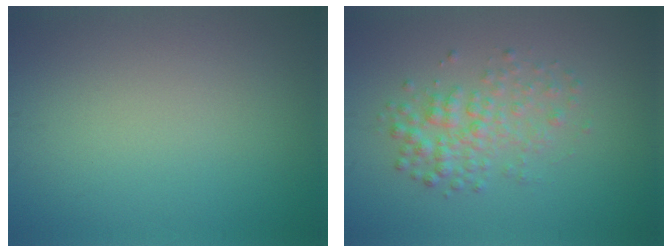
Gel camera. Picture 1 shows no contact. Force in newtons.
{"total": 3.1, "press": 3.1, "slide": 0.0}